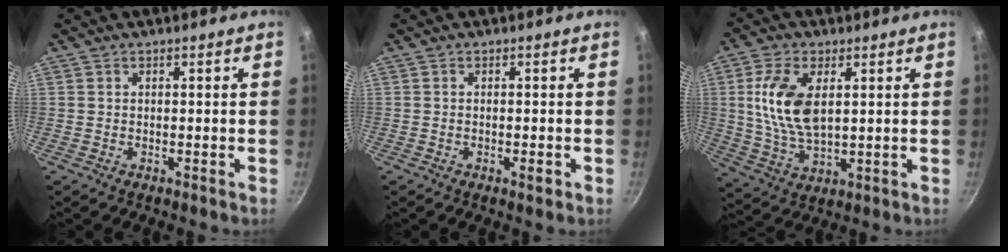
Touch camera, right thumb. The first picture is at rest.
{"total": 1.4, "force": [-0.5, 0.4, 1.3], "torque": [-0.023, 0.001, -0.009]}
{"total": 12.2, "force": [2.6, 6.4, 10.0], "torque": [-0.194, -0.011, 0.054]}